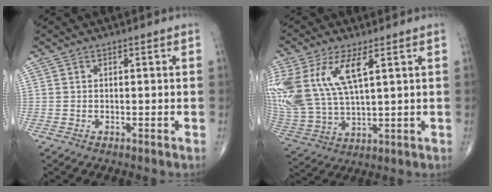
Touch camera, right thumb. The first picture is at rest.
{"total": 18.9, "force": [6.9, 8.7, 15.3], "torque": [-0.362, -0.016, 0.143]}